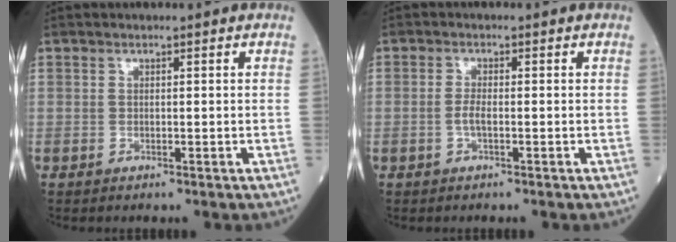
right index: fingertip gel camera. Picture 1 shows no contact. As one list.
[{"total": 1.6, "force": [-0.6, 0.2, 1.5], "torque": [-0.031, 0.001, -0.013]}]